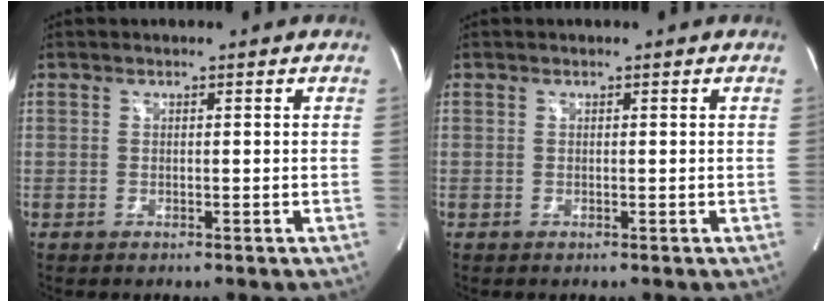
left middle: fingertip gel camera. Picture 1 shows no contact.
{"total": 0.0}